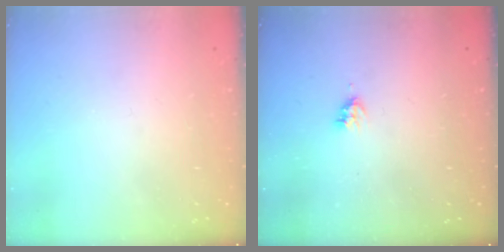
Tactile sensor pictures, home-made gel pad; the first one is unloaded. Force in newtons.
{"total": 3.5, "press": 3.4, "slide": 0.5}